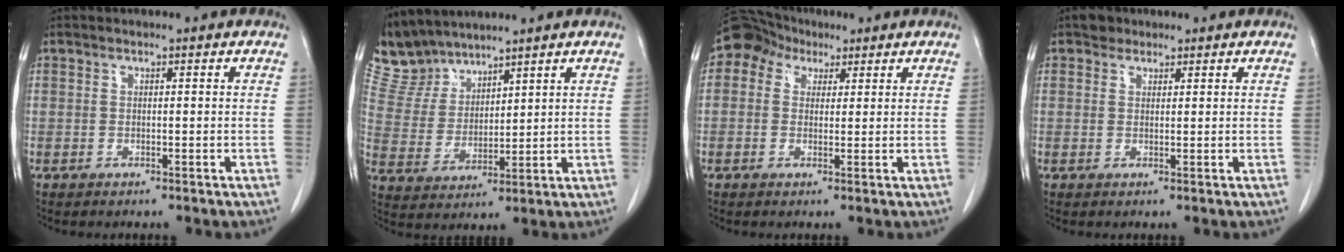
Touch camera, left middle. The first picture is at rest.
{"total": 7.0, "force": [6.7, 1.9, 0.0], "torque": [-0.018, 0.012, 0.155]}
{"total": 5.4, "force": [2.8, 4.2, 1.8], "torque": [-0.036, 0.032, 0.050]}
{"total": 1.8, "force": [1.2, 1.2, 0.2], "torque": [-0.003, 0.004, 0.017]}